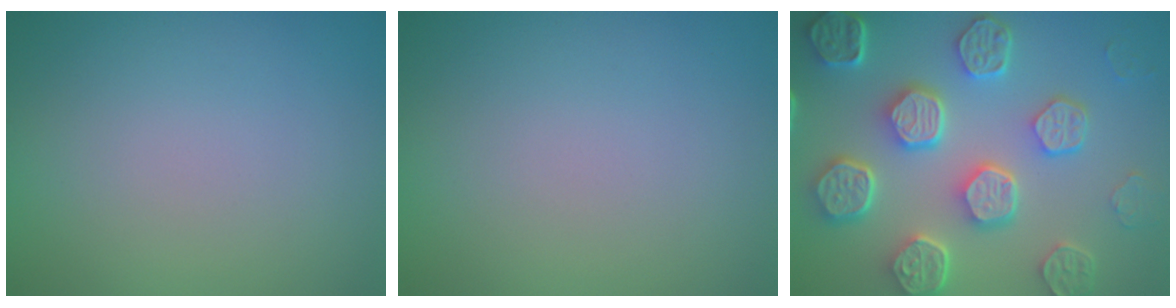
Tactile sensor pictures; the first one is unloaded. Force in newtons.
{"total": 0.0}
{"total": 8.4, "press": 6.5, "slide": 5.3}